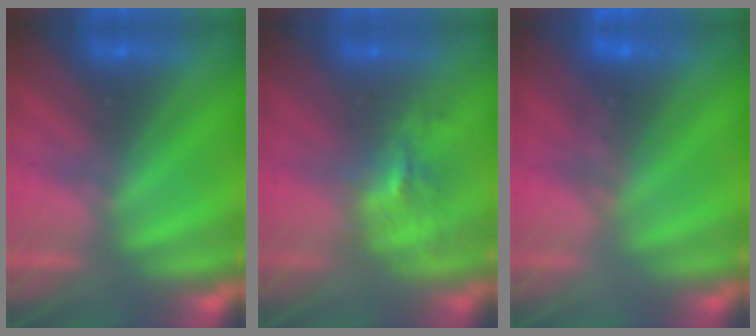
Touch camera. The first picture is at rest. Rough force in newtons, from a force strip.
{"total": 2.6}
{"total": 3.9}